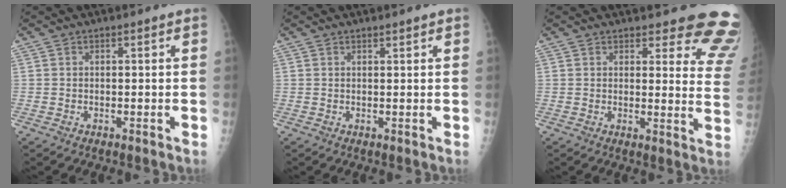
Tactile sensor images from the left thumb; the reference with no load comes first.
{"total": 0.7, "force": [0.6, 0.0, 0.4], "torque": [-0.006, -0.004, 0.010]}
{"total": 12.8, "force": [11.8, 3.5, 3.5], "torque": [0.014, -0.107, 0.100]}